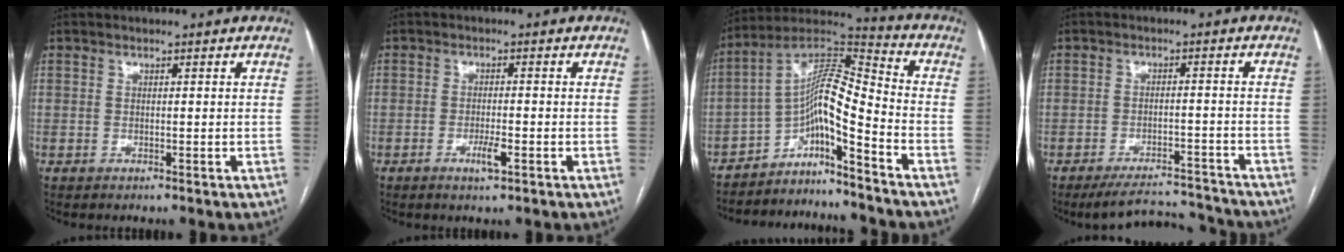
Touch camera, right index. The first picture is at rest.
{"total": 3.0, "force": [-1.4, 0.4, 2.7], "torque": [-0.050, -0.002, -0.023]}
{"total": 11.1, "force": [-6.8, 0.8, 8.8], "torque": [-0.152, 0.026, -0.120]}
{"total": 8.4, "force": [-8.3, 1.3, 0.6], "torque": [0.000, 0.013, -0.122]}